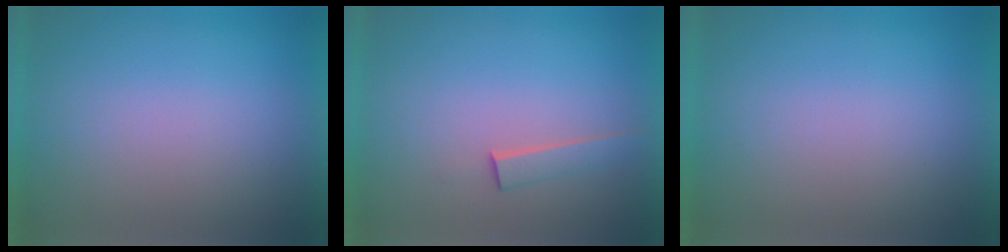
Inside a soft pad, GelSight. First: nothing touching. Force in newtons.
{"total": 2.0}
{"total": 0.0}